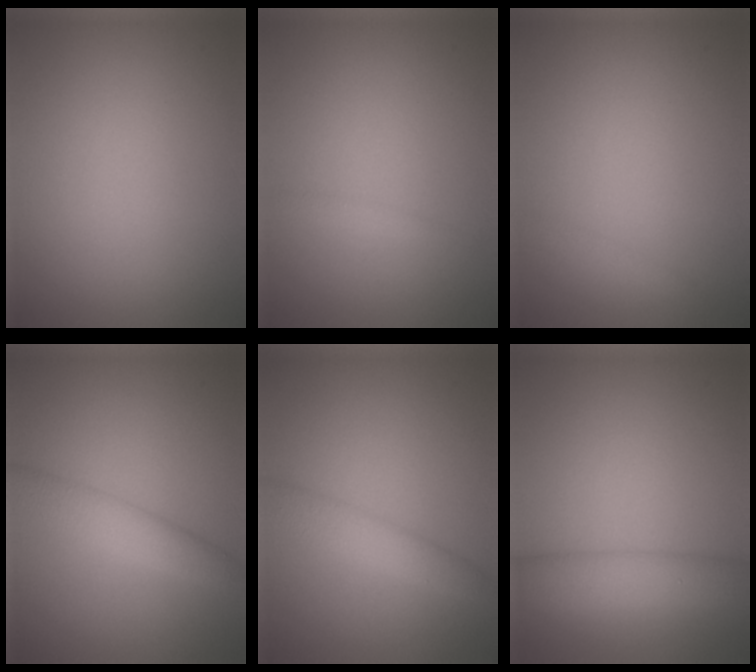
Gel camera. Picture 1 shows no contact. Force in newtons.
{"total": 0.6, "press": 0.6, "slide": 0.0}
{"total": 1.0, "press": 1.0, "slide": 0.0}
{"total": 3.3, "press": 3.3, "slide": 0.1}
{"total": 3.0, "press": 3.0, "slide": 0.1}
{"total": 4.6, "press": 4.6, "slide": 0.1}